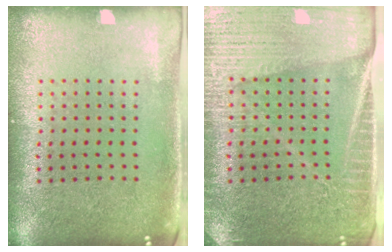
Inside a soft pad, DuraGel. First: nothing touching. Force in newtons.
{"total": 4.0, "press": 3.7, "slide": 1.5}